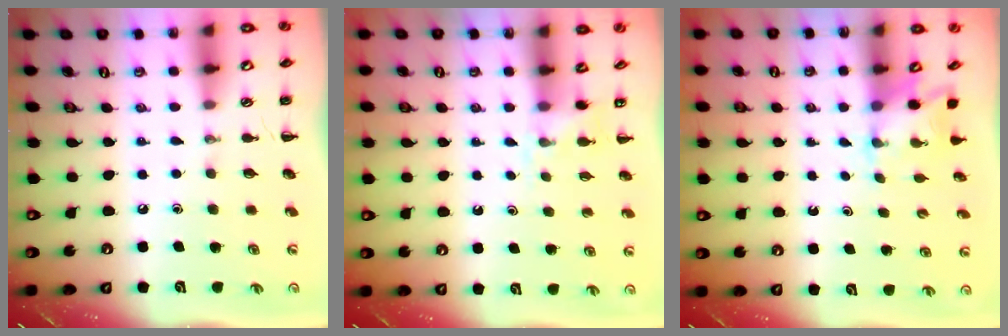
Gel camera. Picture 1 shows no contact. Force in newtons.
{"total": 3.3, "press": 3.2, "slide": 1.0}
{"total": 2.5, "press": 2.4, "slide": 0.9}